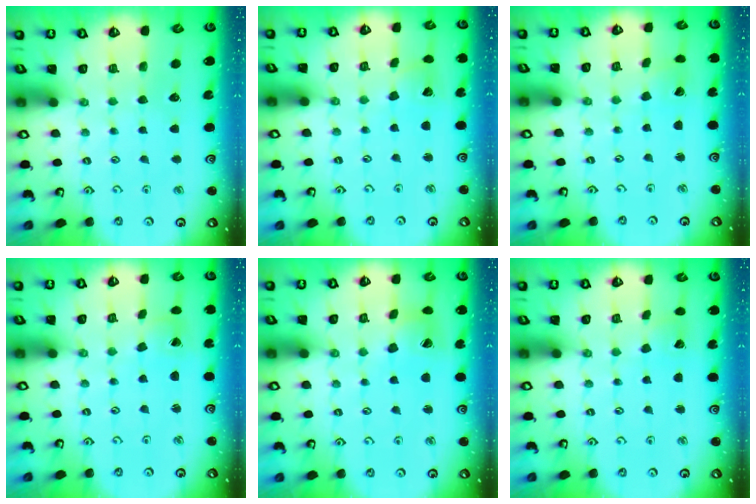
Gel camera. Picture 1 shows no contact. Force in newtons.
{"total": 3.6, "press": 3.6, "slide": 0.5}
{"total": 1.7, "press": 1.7, "slide": 0.3}
{"total": 1.5, "press": 1.5, "slide": 0.1}
{"total": 8.7, "press": 8.6, "slide": 0.9}
{"total": 2.9, "press": 2.9, "slide": 0.2}